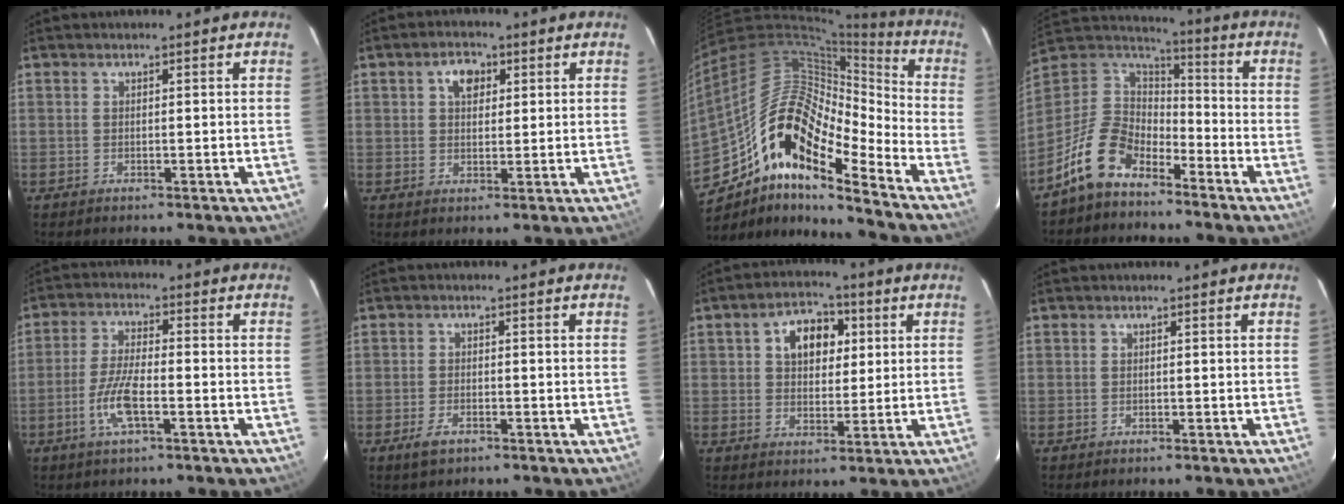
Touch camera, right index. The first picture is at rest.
{"total": 4.1, "force": [1.5, 2.8, 2.6], "torque": [-0.039, 0.013, 0.027]}
{"total": 20.1, "force": [-11.6, 6.4, 15.2], "torque": [-0.248, -0.010, -0.228]}
{"total": 13.3, "force": [-8.8, 7.3, 6.7], "torque": [-0.155, 0.022, -0.169]}
{"total": 7.4, "force": [-2.9, 1.9, 6.5], "torque": [-0.139, 0.001, -0.059]}
{"total": 3.2, "force": [-2.0, 1.5, 2.1], "torque": [-0.048, -0.004, -0.036]}
{"total": 8.8, "force": [2.7, 6.1, 5.7], "torque": [-0.096, 0.027, 0.046]}
{"total": 0.7, "force": [0.0, 0.7, -0.1], "torque": [0.002, 0.003, 0.001]}